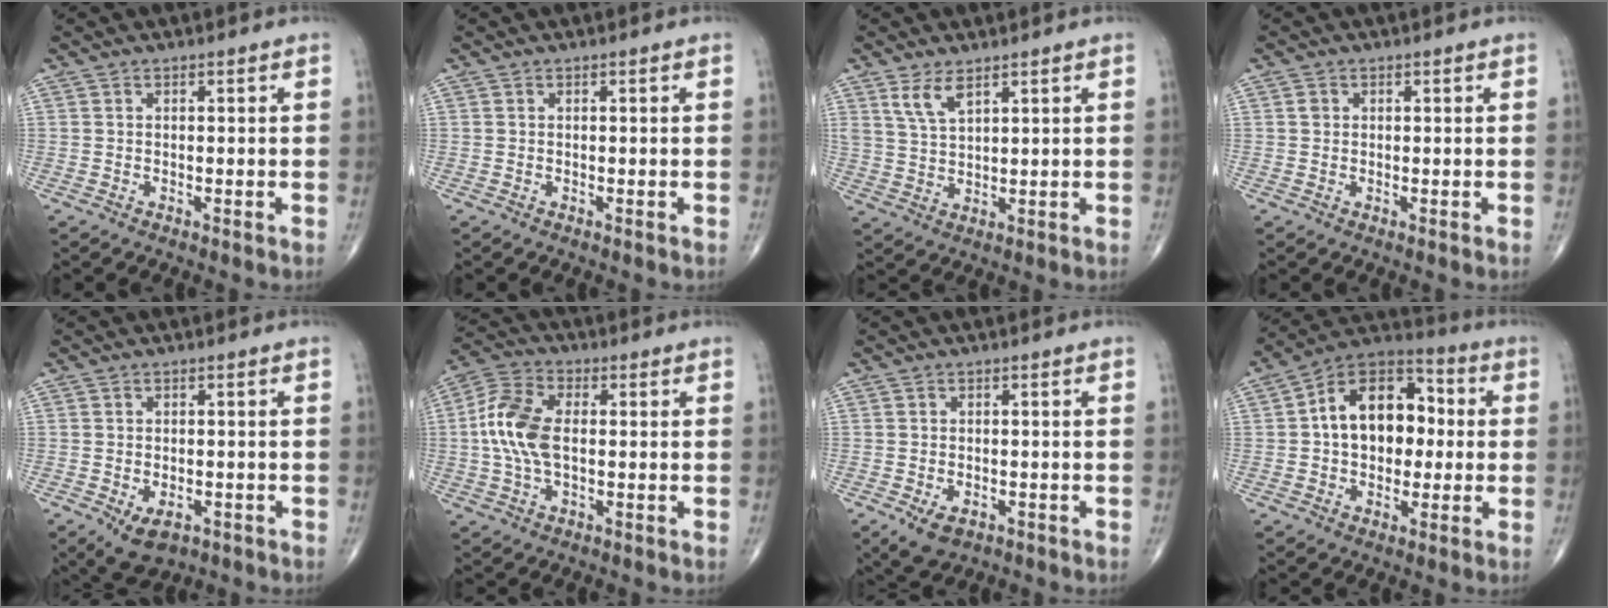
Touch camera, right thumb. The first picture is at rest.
{"total": 0.0}
{"total": 4.9, "force": [3.1, 2.0, 3.3], "torque": [-0.063, -0.017, 0.068]}
{"total": 1.1, "force": [0.2, 0.9, 0.4], "torque": [-0.005, 0.001, 0.002]}
{"total": 5.9, "force": [-2.6, 3.5, 3.9], "torque": [-0.054, 0.004, -0.032]}
{"total": 10.9, "force": [0.0, 6.1, 9.0], "torque": [-0.198, 0.018, -0.004]}
{"total": 4.7, "force": [-2.1, 2.9, 3.1], "torque": [-0.051, 0.002, -0.027]}
{"total": 16.2, "force": [1.2, 10.9, 11.9], "torque": [-0.143, 0.033, 0.008]}